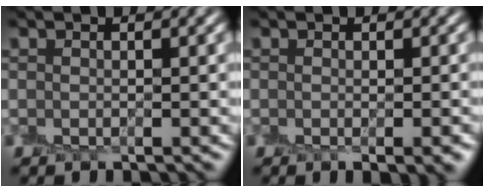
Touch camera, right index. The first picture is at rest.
{"total": 2.0, "force": [-1.0, 0.2, 1.8], "torque": [-0.026, -0.010, -0.011]}